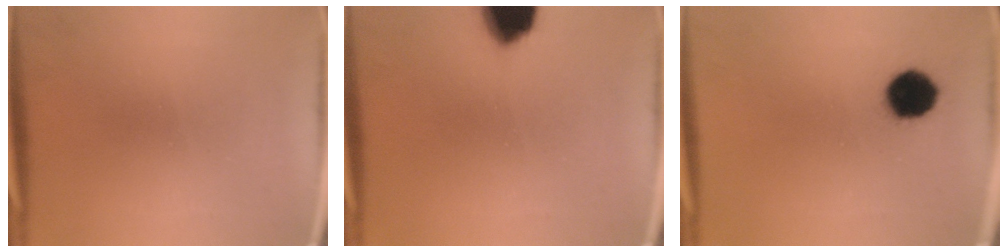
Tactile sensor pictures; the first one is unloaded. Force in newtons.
{"total": 12.6}
{"total": 7.0}